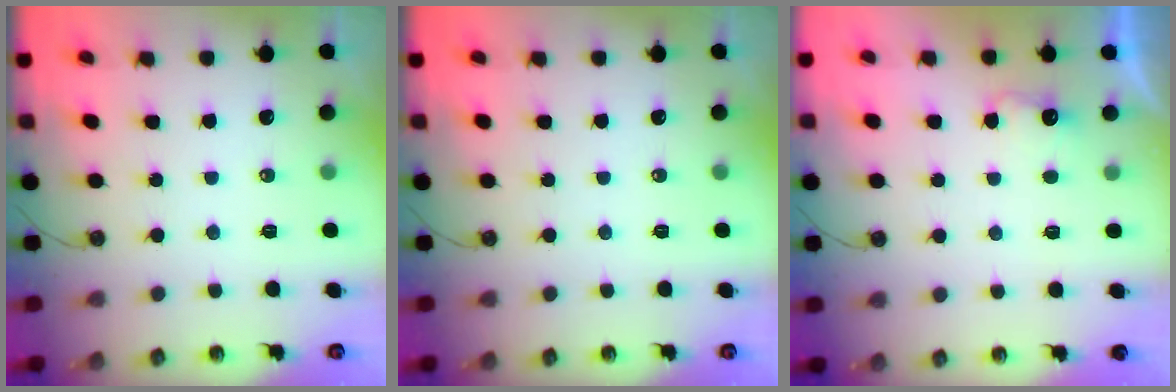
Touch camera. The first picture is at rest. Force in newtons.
{"total": 0.0}
{"total": 3.2, "press": 3.1, "slide": 0.9}